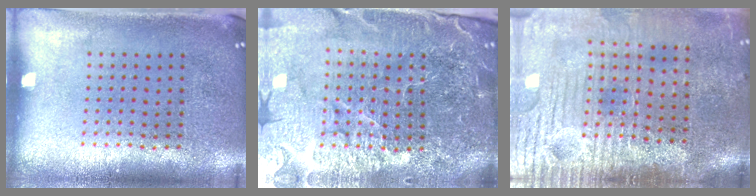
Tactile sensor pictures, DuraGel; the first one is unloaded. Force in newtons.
{"total": 6.2, "press": 5.5, "slide": 2.9}
{"total": 4.7, "press": 4.0, "slide": 2.4}